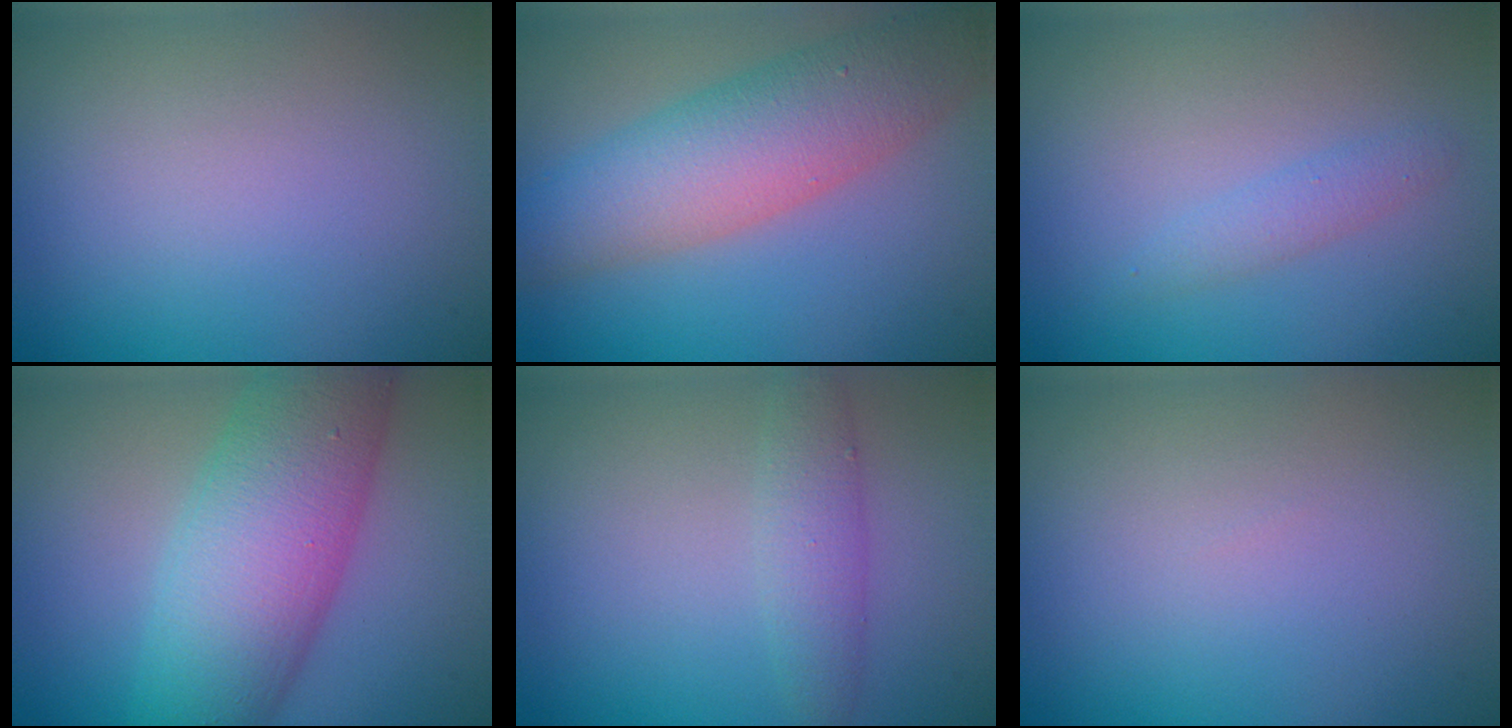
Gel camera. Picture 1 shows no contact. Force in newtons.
{"total": 6.8, "press": 6.8, "slide": 0.3}
{"total": 1.3, "press": 1.3, "slide": 0.0}
{"total": 9.5, "press": 9.5, "slide": 0.1}
{"total": 2.4, "press": 2.4, "slide": 0.2}
{"total": 0.0}